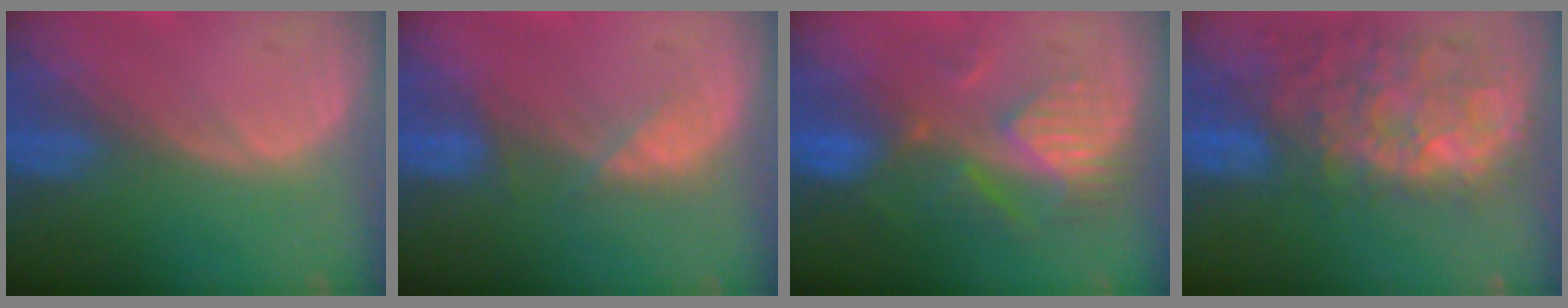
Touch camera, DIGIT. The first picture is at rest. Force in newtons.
{"total": 2.6, "press": 2.5, "slide": 0.8}
{"total": 8.7, "press": 7.8, "slide": 4.0}
{"total": 10.7, "press": 10.1, "slide": 3.6}